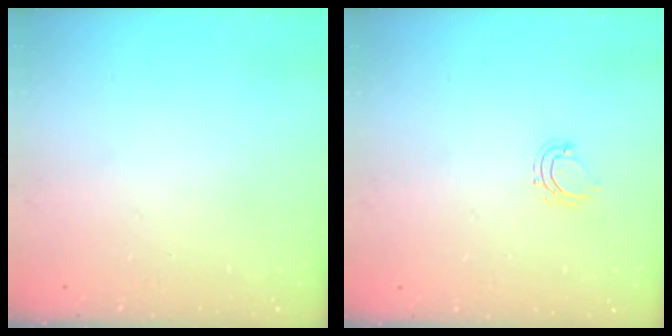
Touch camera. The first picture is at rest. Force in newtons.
{"total": 4.5, "press": 4.4, "slide": 0.6}